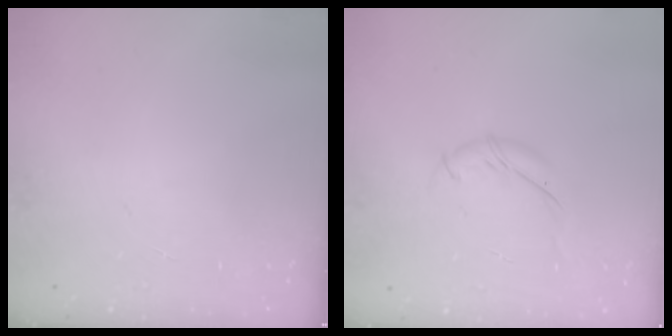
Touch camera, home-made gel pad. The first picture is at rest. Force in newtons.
{"total": 6.6, "press": 6.5, "slide": 1.4}